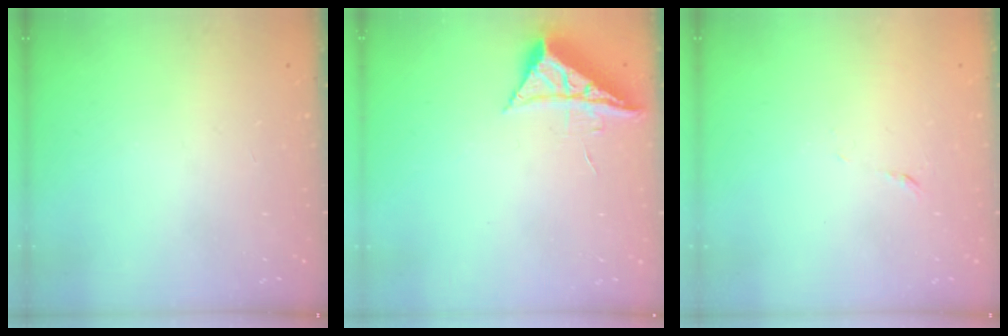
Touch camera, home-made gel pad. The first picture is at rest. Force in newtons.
{"total": 7.1, "press": 7.1, "slide": 0.2}
{"total": 4.4, "press": 4.3, "slide": 0.8}